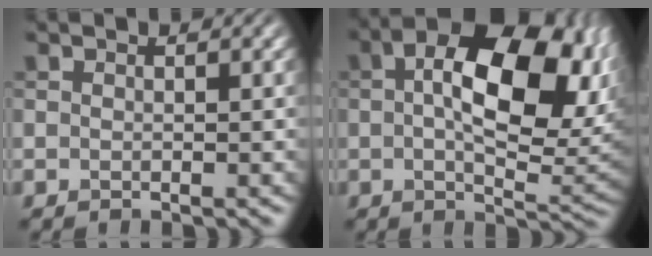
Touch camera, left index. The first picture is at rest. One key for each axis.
{"total": 14.4, "fx": 2.7, "fy": 6.8, "fz": 12.4, "tx": -0.171, "ty": 0.012, "tz": 0.037}